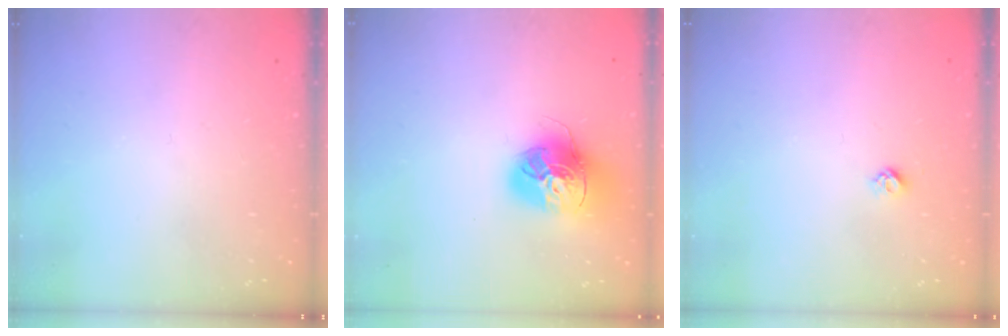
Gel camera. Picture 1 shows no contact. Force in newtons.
{"total": 16.8, "press": 16.7, "slide": 1.9}
{"total": 3.8, "press": 3.8, "slide": 0.6}